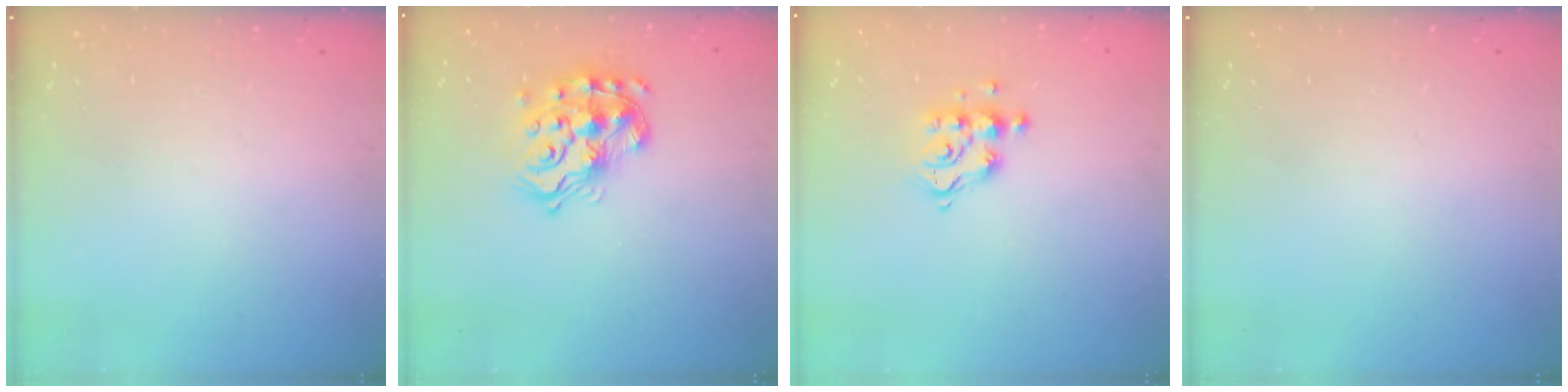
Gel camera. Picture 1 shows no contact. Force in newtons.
{"total": 16.9, "press": 16.9, "slide": 1.4}
{"total": 9.4, "press": 9.4, "slide": 0.6}
{"total": 0.0}